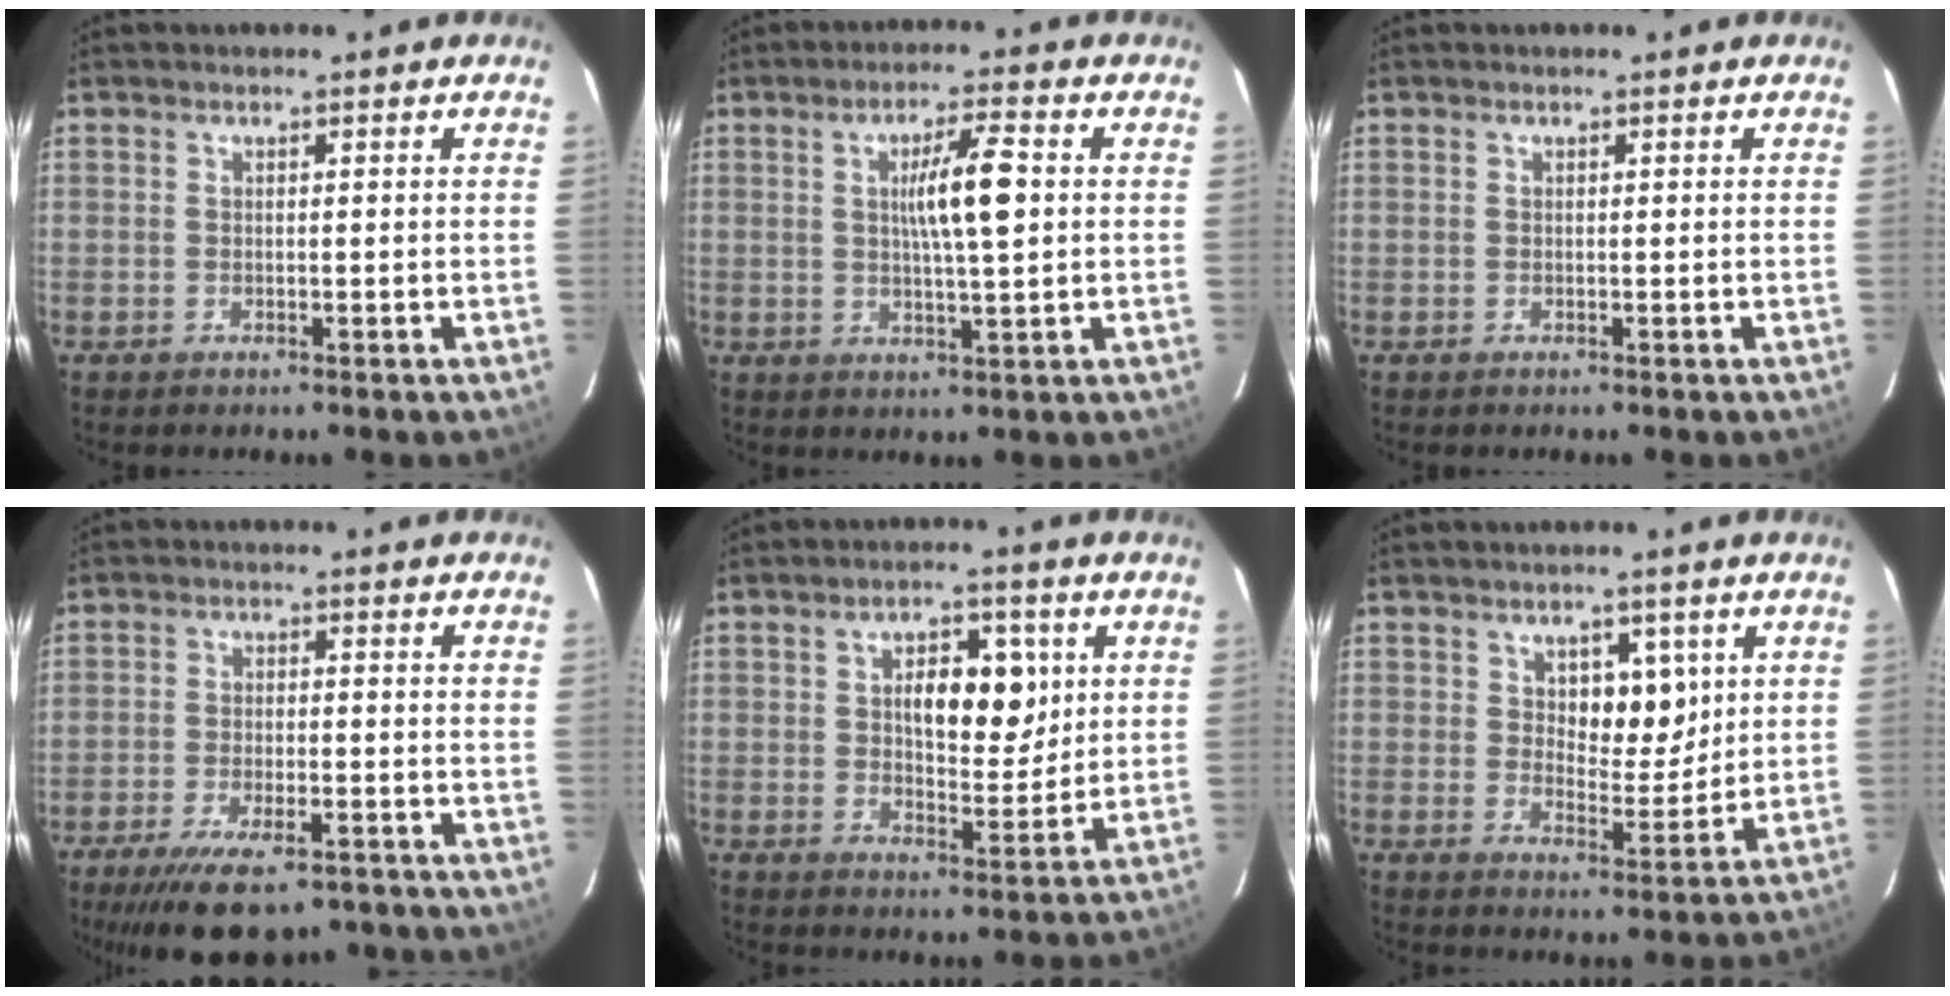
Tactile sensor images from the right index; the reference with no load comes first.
{"total": 7.5, "force": [1.1, 0.6, 7.4], "torque": [-0.127, 0.006, 0.018]}
{"total": 0.0}
{"total": 11.8, "force": [-9.0, 3.4, 6.8], "torque": [-0.106, -0.013, -0.140]}
{"total": 9.0, "force": [2.3, 4.1, 7.6], "torque": [-0.114, 0.011, 0.041]}
{"total": 6.5, "force": [2.5, 3.4, 4.9], "torque": [-0.068, 0.002, 0.043]}